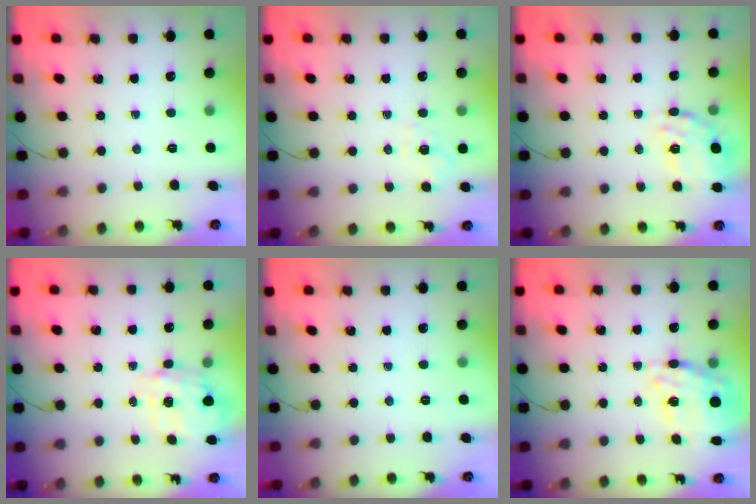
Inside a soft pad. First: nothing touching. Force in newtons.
{"total": 1.9, "press": 0.8, "slide": 1.8}
{"total": 17.7, "press": 17.5, "slide": 2.9}
{"total": 3.6, "press": 3.6, "slide": 0.7}
{"total": 4.7, "press": 4.5, "slide": 1.2}
{"total": 18.2, "press": 17.8, "slide": 3.9}